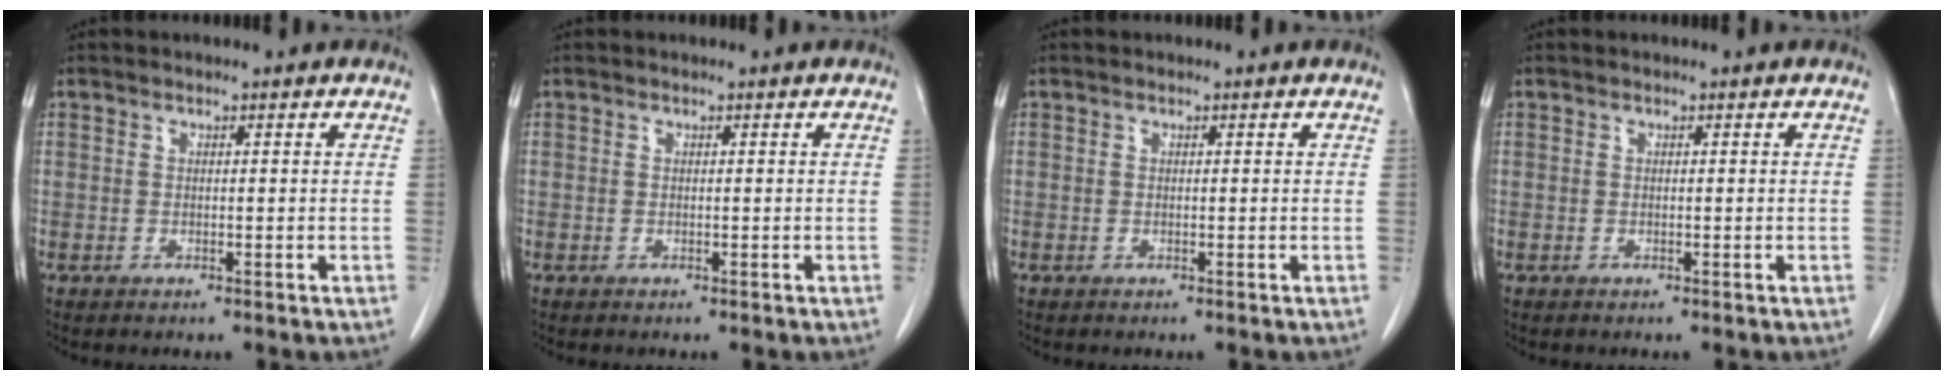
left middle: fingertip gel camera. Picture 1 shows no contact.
{"total": 0.0}
{"total": 0.0}
{"total": 0.0}